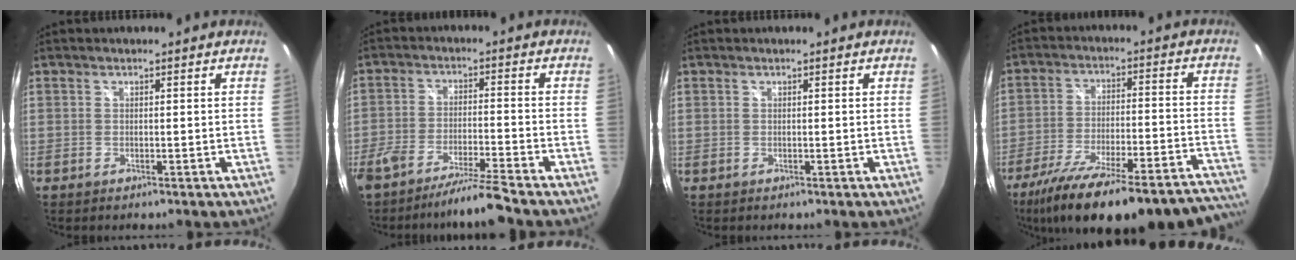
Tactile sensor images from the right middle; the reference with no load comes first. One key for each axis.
{"total": 8.5, "fx": -7.5, "fy": -1.0, "fz": 3.9, "tx": -0.089, "ty": -0.008, "tz": -0.132}
{"total": 0.0}
{"total": 32.1, "fx": -27.5, "fy": 5.7, "fz": 15.5, "tx": -0.249, "ty": -0.048, "tz": -0.389}